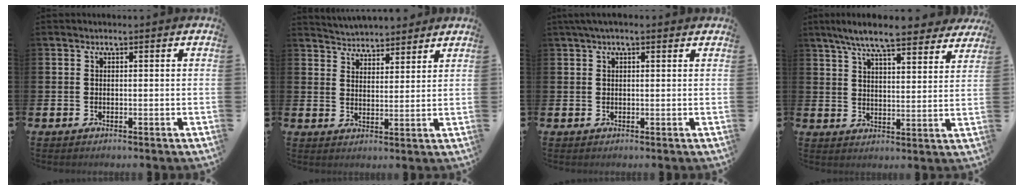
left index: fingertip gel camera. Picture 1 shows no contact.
{"total": 4.5, "force": [4.4, 0.8, -0.6], "torque": [-0.008, -0.024, 0.080]}
{"total": 1.7, "force": [1.1, 0.4, 1.2], "torque": [-0.022, 0.005, 0.019]}
{"total": 8.4, "force": [7.7, 1.1, 3.2], "torque": [-0.075, -0.039, 0.135]}